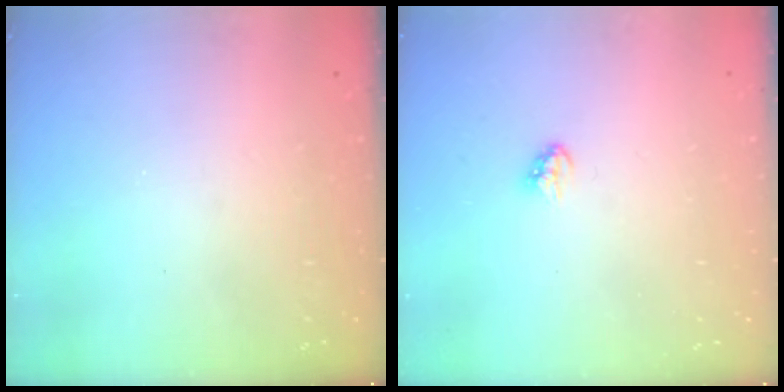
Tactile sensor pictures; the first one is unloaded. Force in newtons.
{"total": 2.9, "press": 2.9, "slide": 0.7}